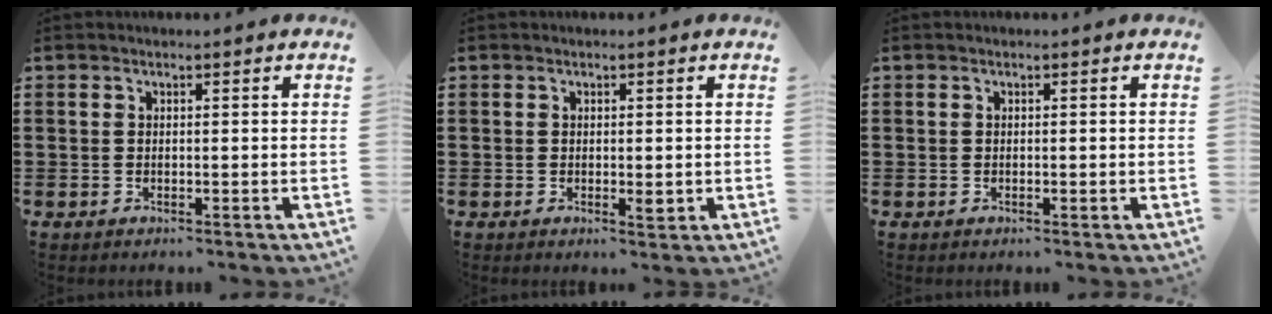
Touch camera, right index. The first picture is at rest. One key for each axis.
{"total": 1.5, "fx": -0.2, "fy": 0.6, "fz": 1.4, "tx": -0.024, "ty": -0.001, "tz": -0.002}
{"total": 0.0}